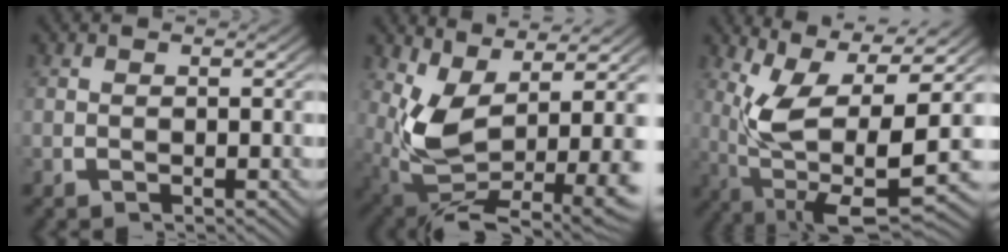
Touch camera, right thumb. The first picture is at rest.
{"total": 13.5, "force": [-1.4, 8.6, 10.2], "torque": [-0.238, -0.081, 0.021]}
{"total": 12.7, "force": [0.5, 6.9, 10.7], "torque": [-0.217, -0.050, 0.029]}